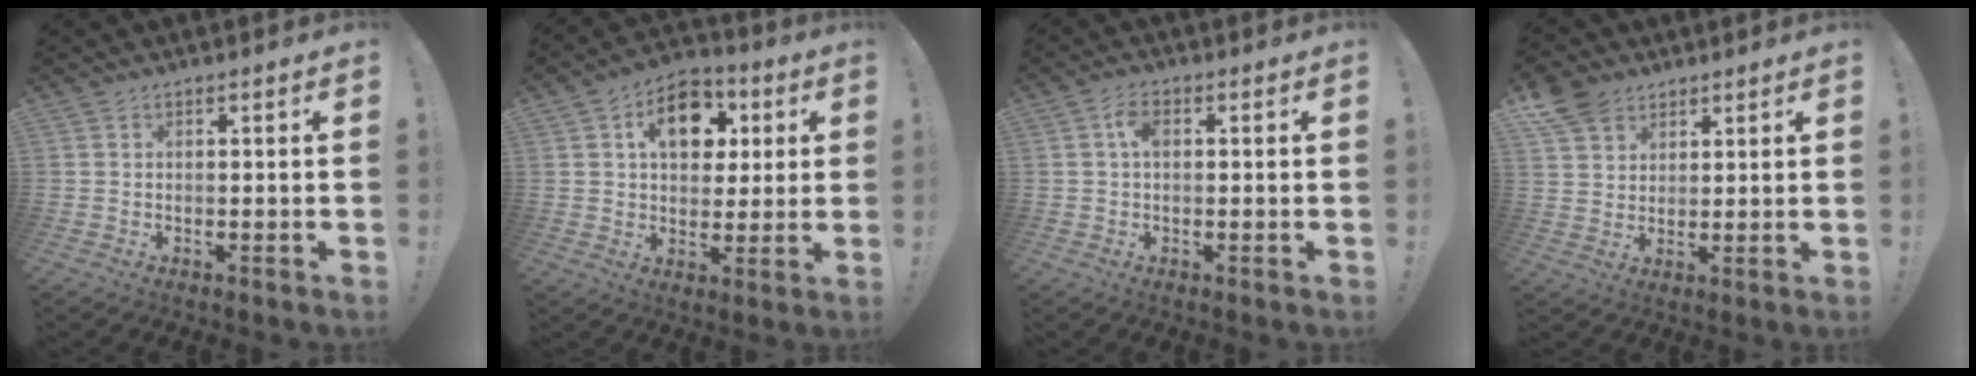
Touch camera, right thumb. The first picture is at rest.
{"total": 13.4, "force": [4.6, 9.7, 8.0], "torque": [-0.101, -0.009, 0.081]}
{"total": 4.1, "force": [0.6, 2.4, 3.3], "torque": [-0.057, 0.008, 0.009]}
{"total": 8.3, "force": [5.4, 5.8, 2.4], "torque": [-0.038, -0.030, 0.108]}